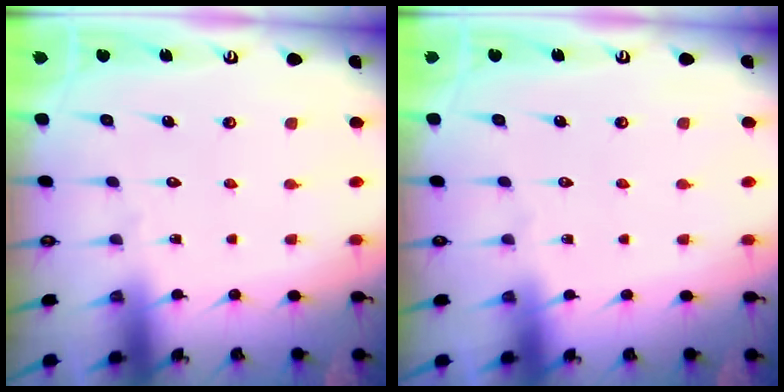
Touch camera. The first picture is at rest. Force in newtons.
{"total": 0.6, "press": 0.5, "slide": 0.2}